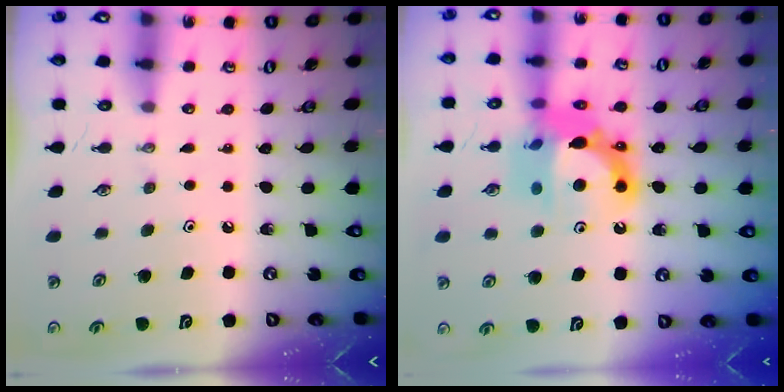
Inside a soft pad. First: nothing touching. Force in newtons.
{"total": 16.8, "press": 16.7, "slide": 1.7}